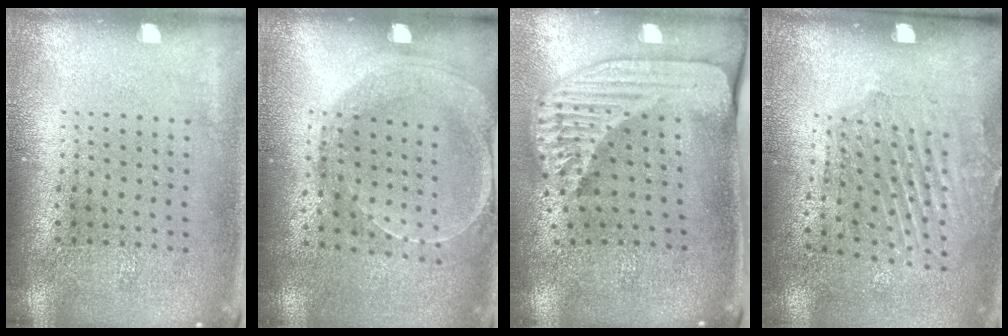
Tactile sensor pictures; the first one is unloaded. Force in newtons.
{"total": 1.5, "press": 1.5, "slide": 0.3}
{"total": 2.4, "press": 1.8, "slide": 1.7}
{"total": 1.9, "press": 1.2, "slide": 1.6}